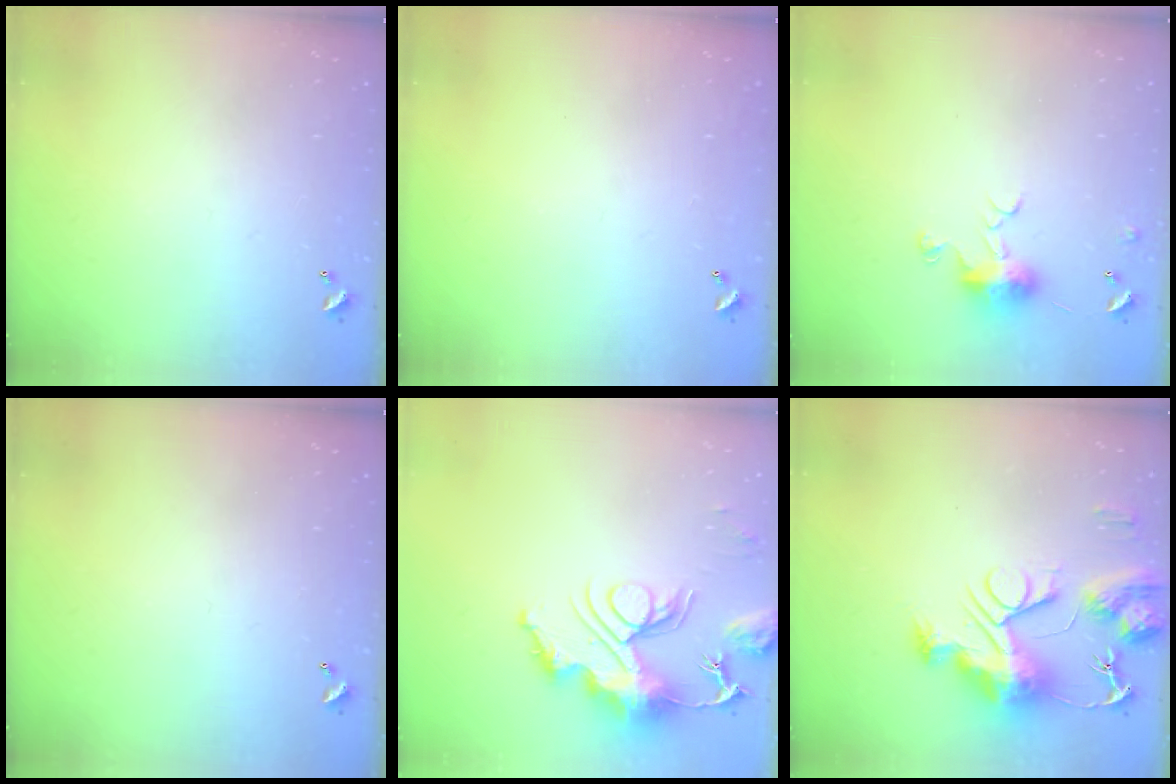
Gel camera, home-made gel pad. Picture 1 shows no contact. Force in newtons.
{"total": 0.0}
{"total": 7.4, "press": 7.4, "slide": 1.0}
{"total": 0.0}
{"total": 13.9, "press": 13.8, "slide": 1.5}
{"total": 14.8, "press": 14.7, "slide": 1.3}